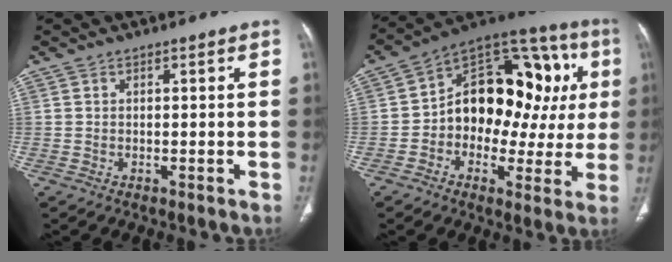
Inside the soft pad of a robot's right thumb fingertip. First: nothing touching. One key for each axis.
{"total": 22.0, "fx": 1.7, "fy": 14.4, "fz": 16.5, "tx": -0.176, "ty": 0.049, "tz": 0.019}